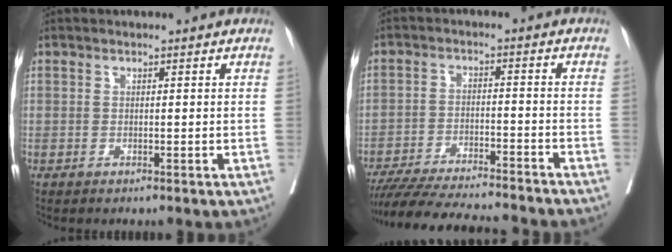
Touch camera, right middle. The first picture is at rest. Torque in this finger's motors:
{"motor_torque": [1.06, -1.08, 0.23, 0.10]}